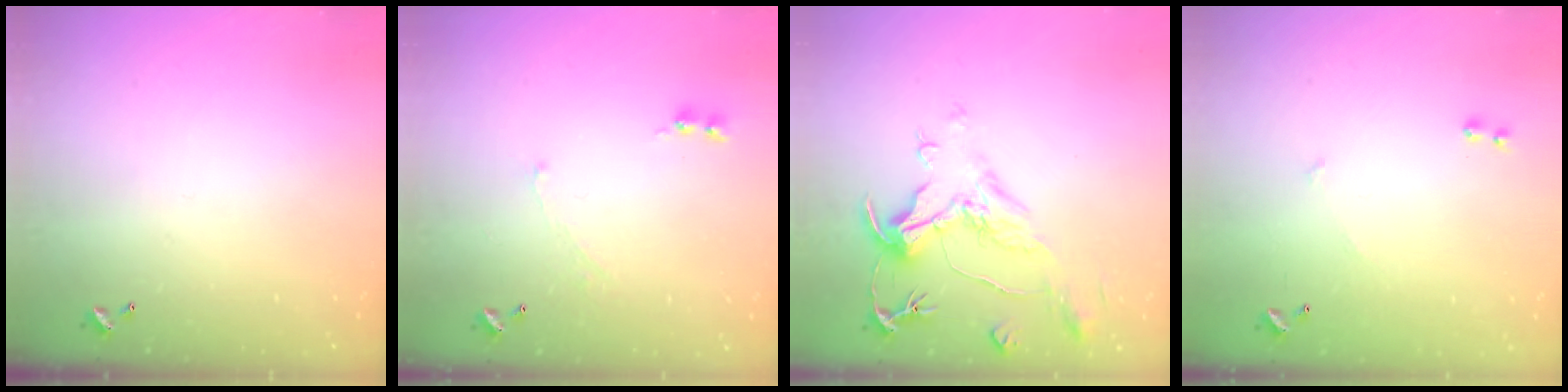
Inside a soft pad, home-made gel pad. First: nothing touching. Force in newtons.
{"total": 2.1, "press": 2.0, "slide": 0.7}
{"total": 1.6, "press": 0.1, "slide": 1.6}
{"total": 6.1, "press": 6.1, "slide": 0.7}